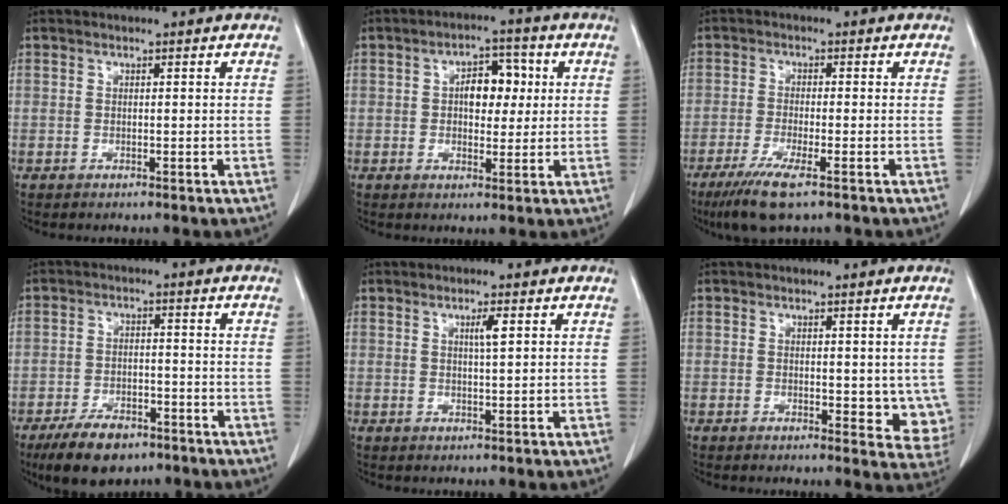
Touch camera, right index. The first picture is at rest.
{"total": 6.1, "force": [1.0, 3.6, 4.9], "torque": [-0.075, 0.020, 0.016]}
{"total": 6.6, "force": [-4.1, 0.6, 5.2], "torque": [-0.098, -0.019, -0.070]}
{"total": 8.1, "force": [-5.8, 3.6, 4.4], "torque": [-0.081, -0.004, -0.096]}
{"total": 2.1, "force": [0.8, 0.0, 1.9], "torque": [-0.037, -0.002, 0.014]}
{"total": 6.4, "force": [0.3, 3.4, 5.5], "torque": [-0.048, -0.014, 0.007]}